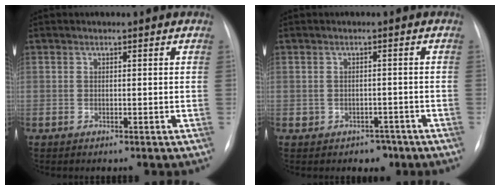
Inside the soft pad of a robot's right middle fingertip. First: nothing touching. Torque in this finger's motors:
{"motor_torque": [0.13, -0.12, 0.00, 0.00]}